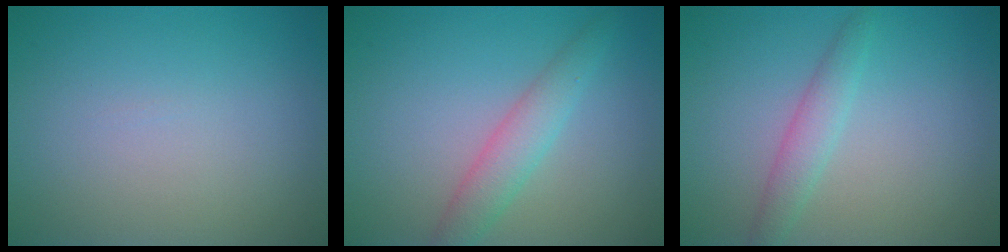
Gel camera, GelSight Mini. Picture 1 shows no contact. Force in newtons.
{"total": 2.9, "press": 2.9, "slide": 0.1}
{"total": 2.0, "press": 2.0, "slide": 0.1}